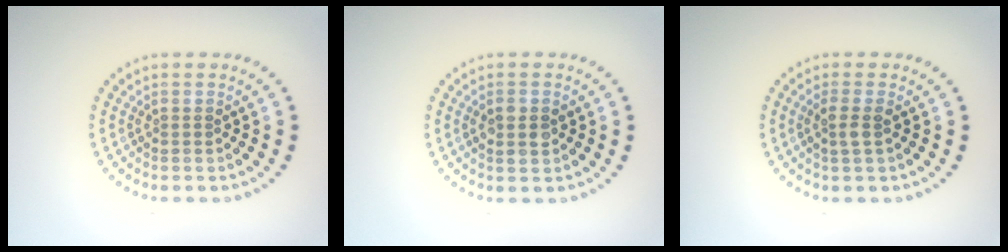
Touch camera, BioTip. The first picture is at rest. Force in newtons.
{"total": 1.8, "press": 1.8, "slide": 0.3}
{"total": 1.7, "press": 1.6, "slide": 0.6}